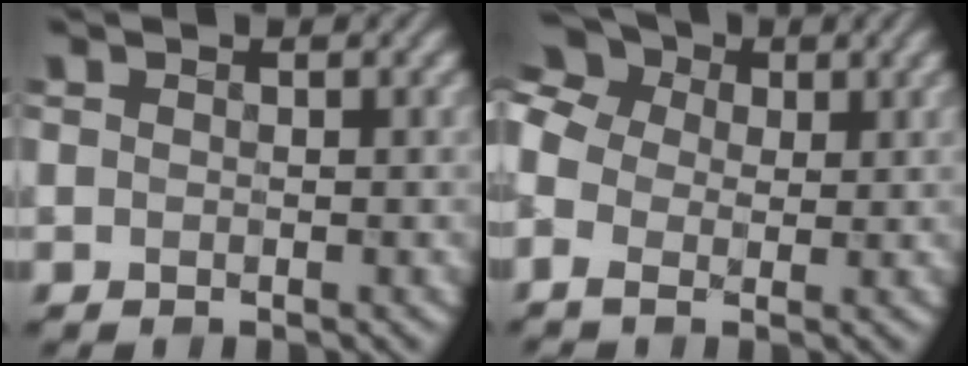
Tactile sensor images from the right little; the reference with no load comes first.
{"total": 6.5, "force": [0.6, 4.7, 4.4], "torque": [-0.124, 0.018, 0.009]}